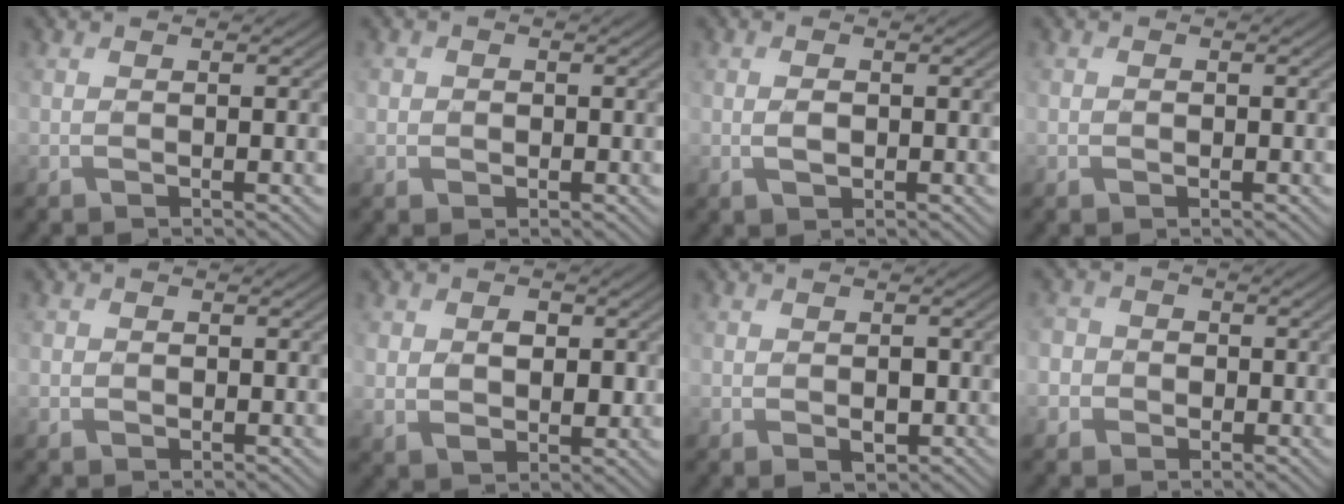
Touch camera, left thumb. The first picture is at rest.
{"total": 1.7, "force": [0.0, 1.6, 0.3], "torque": [-0.005, -0.004, -0.001]}
{"total": 1.8, "force": [0.0, 1.1, 1.4], "torque": [-0.031, 0.000, 0.001]}
{"total": 0.8, "force": [-0.2, 0.7, 0.3], "torque": [-0.004, -0.005, -0.004]}
{"total": 1.1, "force": [-0.2, 1.0, 0.3], "torque": [-0.006, -0.006, -0.005]}
{"total": 5.5, "force": [0.9, 4.1, 3.6], "torque": [-0.075, -0.009, 0.019]}
{"total": 2.2, "force": [-0.4, 1.5, 1.5], "torque": [-0.029, -0.010, -0.002]}
{"total": 4.3, "force": [-1.0, 4.1, 1.0], "torque": [-0.033, 0.002, -0.036]}